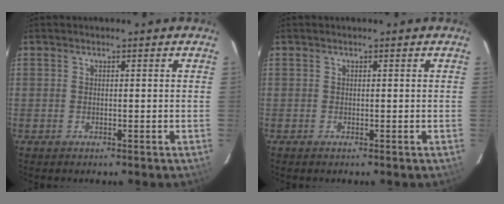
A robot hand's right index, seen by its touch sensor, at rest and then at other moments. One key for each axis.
{"total": 0.0}